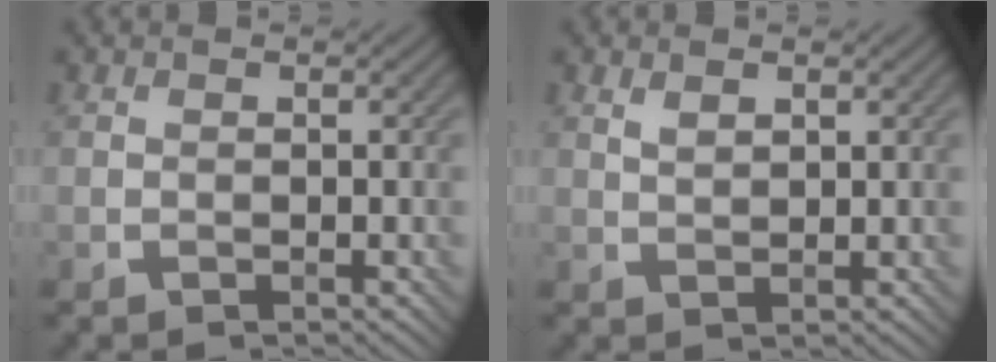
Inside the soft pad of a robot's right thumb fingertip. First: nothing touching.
{"total": 1.7, "force": [1.0, 0.7, 1.2], "torque": [-0.025, -0.001, 0.023]}